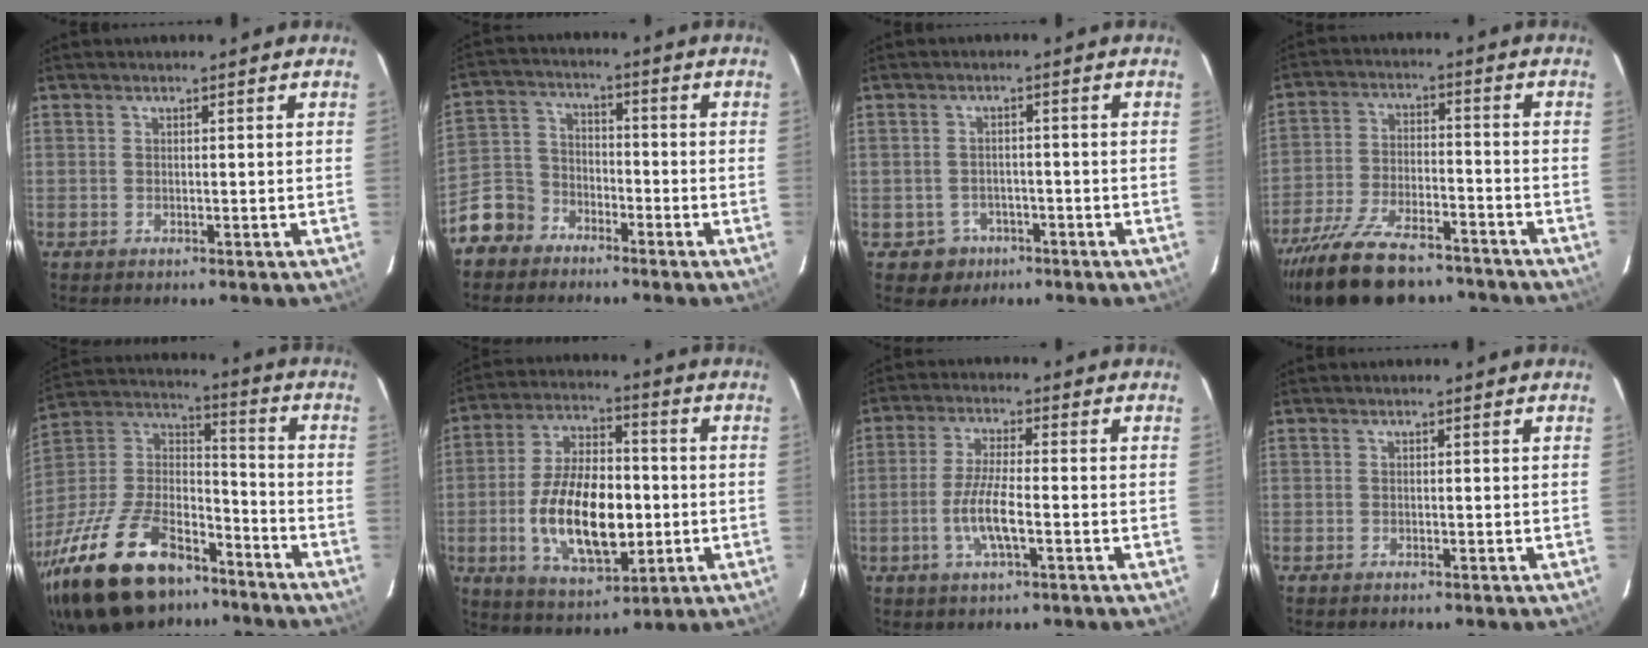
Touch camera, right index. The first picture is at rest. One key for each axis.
{"total": 8.9, "fx": -6.0, "fy": 6.3, "fz": 1.7, "tx": -0.059, "ty": 0.029, "tz": -0.118}
{"total": 4.6, "fx": -2.1, "fy": 4.1, "fz": 0.3, "tx": -0.020, "ty": 0.017, "tz": -0.023}
{"total": 21.4, "fx": -17.0, "fy": 8.1, "fz": 10.2, "tx": -0.215, "ty": -0.023, "tz": -0.265}
{"total": 33.1, "fx": -21.8, "fy": 16.0, "fz": 19.2, "tx": -0.414, "ty": -0.008, "tz": -0.351}
{"total": 17.9, "fx": -3.1, "fy": 9.0, "fz": 15.2, "tx": -0.295, "ty": 0.004, "tz": -0.042}
{"total": 7.3, "fx": -2.3, "fy": 1.4, "fz": 6.7, "tx": -0.138, "ty": -0.004, "tz": -0.046}
{"total": 0.0}